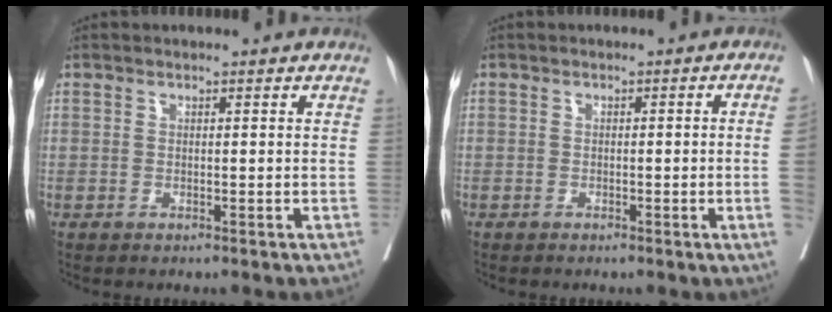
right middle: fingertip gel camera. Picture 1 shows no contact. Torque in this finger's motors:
{"motor_torque": [0.23, -0.21, -0.35, -0.21]}